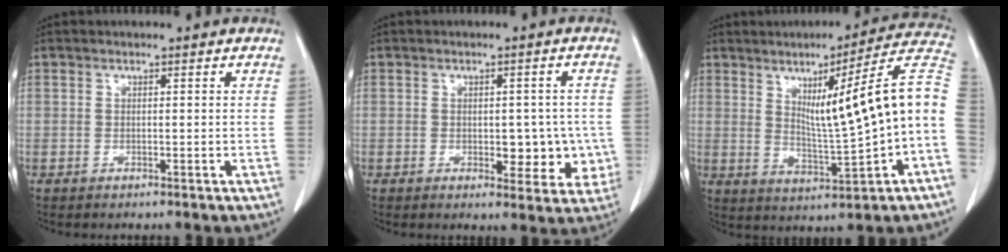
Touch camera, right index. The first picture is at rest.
{"total": 6.5, "force": [-1.0, 3.7, 5.3], "torque": [-0.045, 0.007, -0.007]}
{"total": 15.5, "force": [0.3, -0.2, 15.5], "torque": [-0.214, 0.014, 0.008]}